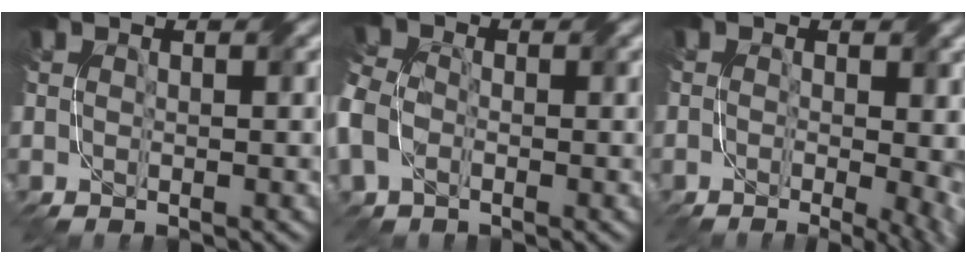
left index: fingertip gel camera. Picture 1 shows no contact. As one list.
[{"total": 5.6, "force": [-1.5, 4.4, 3.2], "torque": [-0.090, 0.003, -0.031]}, {"total": 8.5, "force": [-1.1, 4.3, 7.3], "torque": [-0.076, -0.007, 0.005]}]